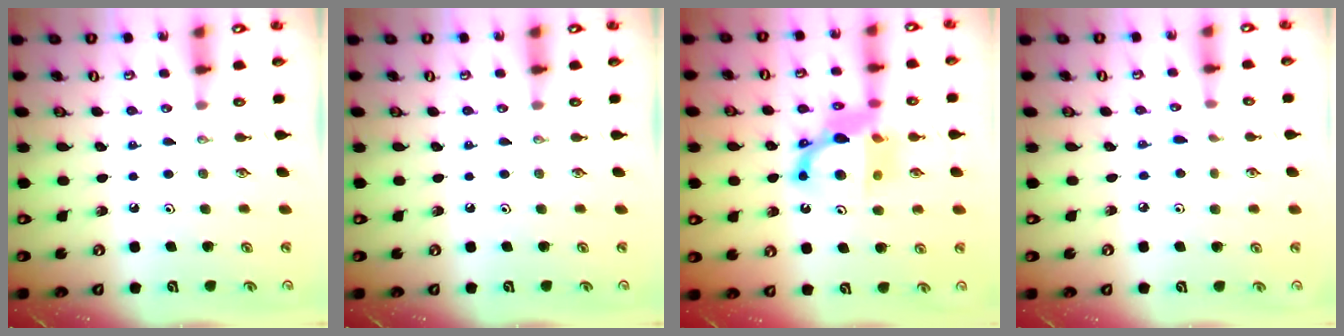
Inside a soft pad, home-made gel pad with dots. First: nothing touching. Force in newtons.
{"total": 0.0}
{"total": 12.0, "press": 12.0, "slide": 1.1}
{"total": 1.8, "press": 1.7, "slide": 0.2}